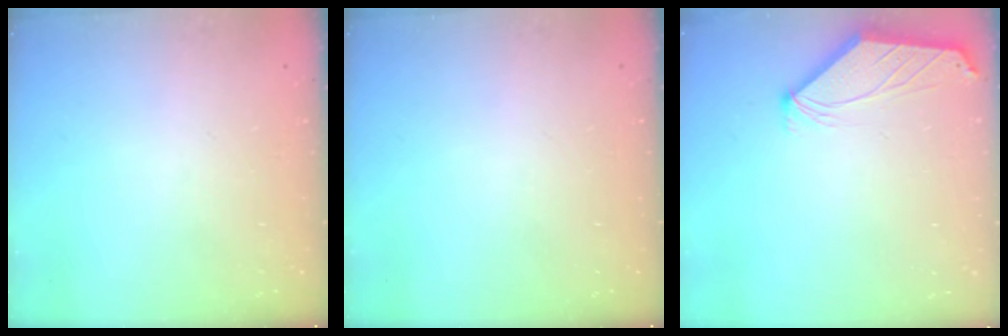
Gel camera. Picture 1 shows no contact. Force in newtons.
{"total": 0.0}
{"total": 1.0, "press": 1.0, "slide": 0.3}